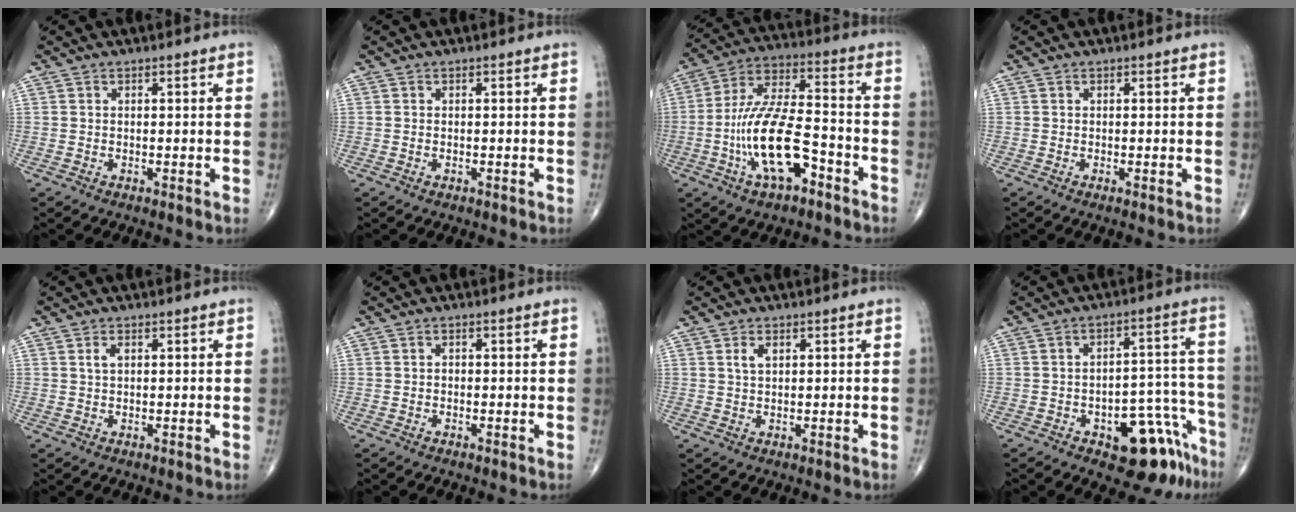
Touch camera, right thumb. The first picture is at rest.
{"total": 0.0}
{"total": 16.4, "force": [-6.1, 6.6, 13.8], "torque": [-0.263, 0.043, -0.107]}
{"total": 0.0}
{"total": 1.6, "force": [0.5, 0.9, 1.2], "torque": [-0.025, 0.003, 0.011]}
{"total": 0.5, "force": [-0.1, 0.4, 0.3], "torque": [-0.001, 0.002, -0.003]}
{"total": 2.2, "force": [0.9, 1.3, 1.6], "torque": [-0.030, 0.001, 0.018]}
{"total": 13.0, "force": [-7.7, 6.1, 8.5], "torque": [-0.055, 0.075, -0.098]}